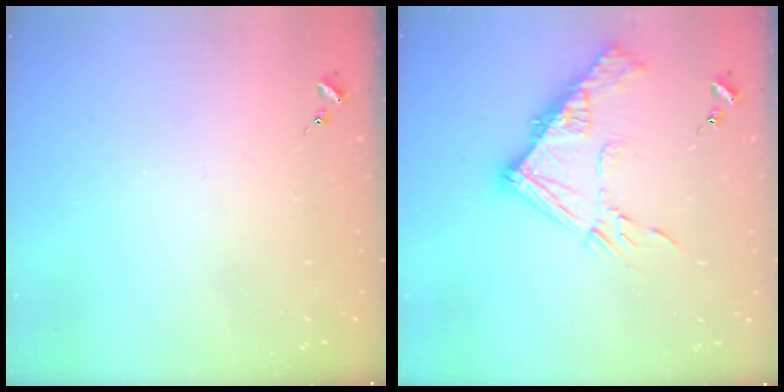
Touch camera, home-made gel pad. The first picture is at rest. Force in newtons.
{"total": 14.5, "press": 14.4, "slide": 1.6}